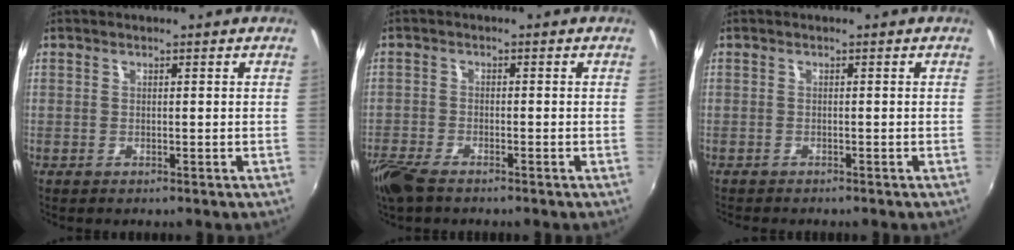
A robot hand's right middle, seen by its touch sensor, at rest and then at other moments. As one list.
[{"total": 6.5, "force": [-5.0, 2.0, 3.6], "torque": [-0.102, -0.023, -0.100]}, {"total": 1.6, "force": [-1.5, 0.1, 0.4], "torque": [-0.014, -0.009, -0.023]}]